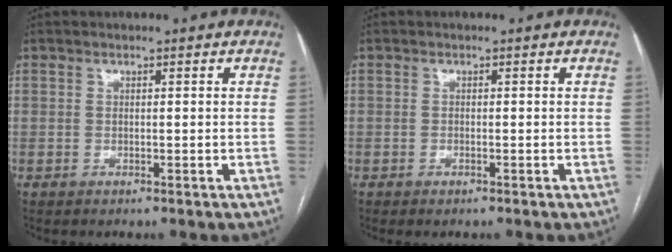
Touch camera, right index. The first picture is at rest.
{"total": 0.7, "force": [-0.5, 0.1, 0.5], "torque": [-0.012, -0.005, -0.003]}